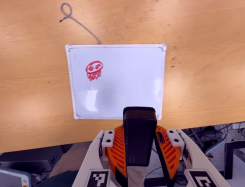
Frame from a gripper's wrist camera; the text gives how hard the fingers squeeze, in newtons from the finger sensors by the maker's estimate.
{"total": 6.6, "left": 5.2, "right": 8.1}